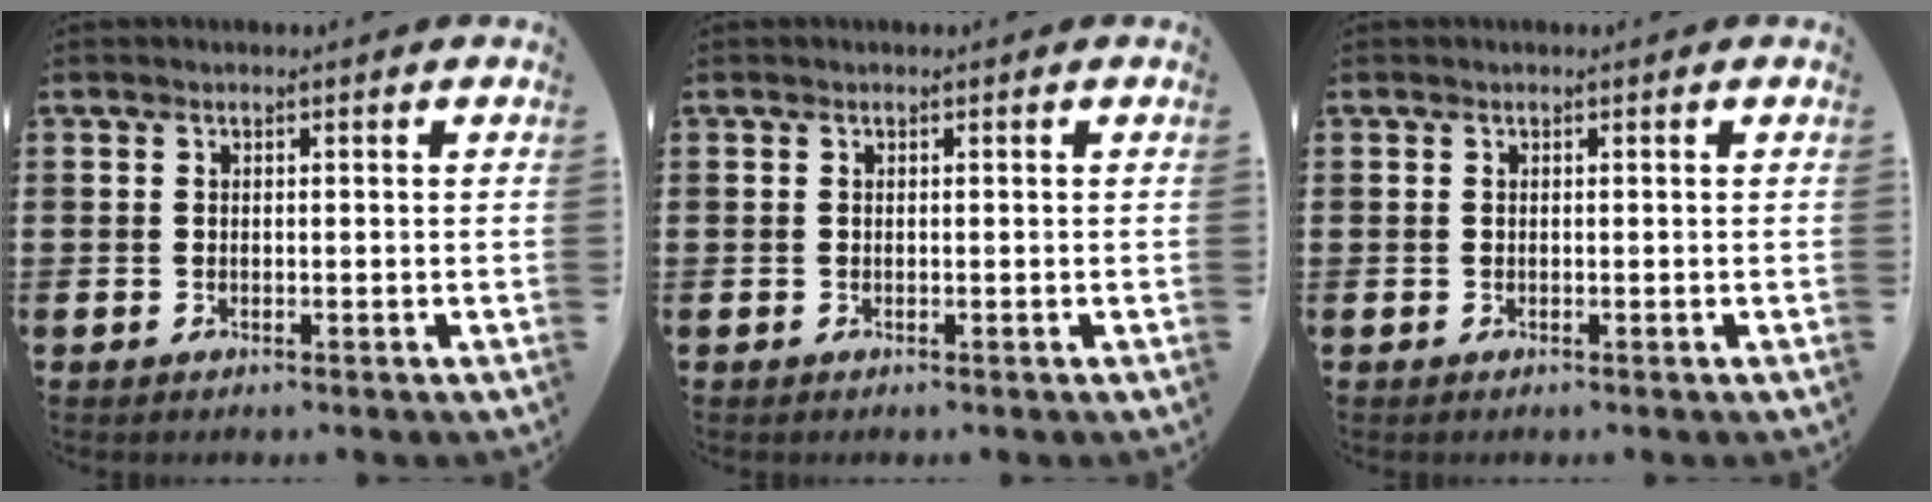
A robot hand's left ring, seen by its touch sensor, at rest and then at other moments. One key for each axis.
{"total": 0.0}
{"total": 0.0}